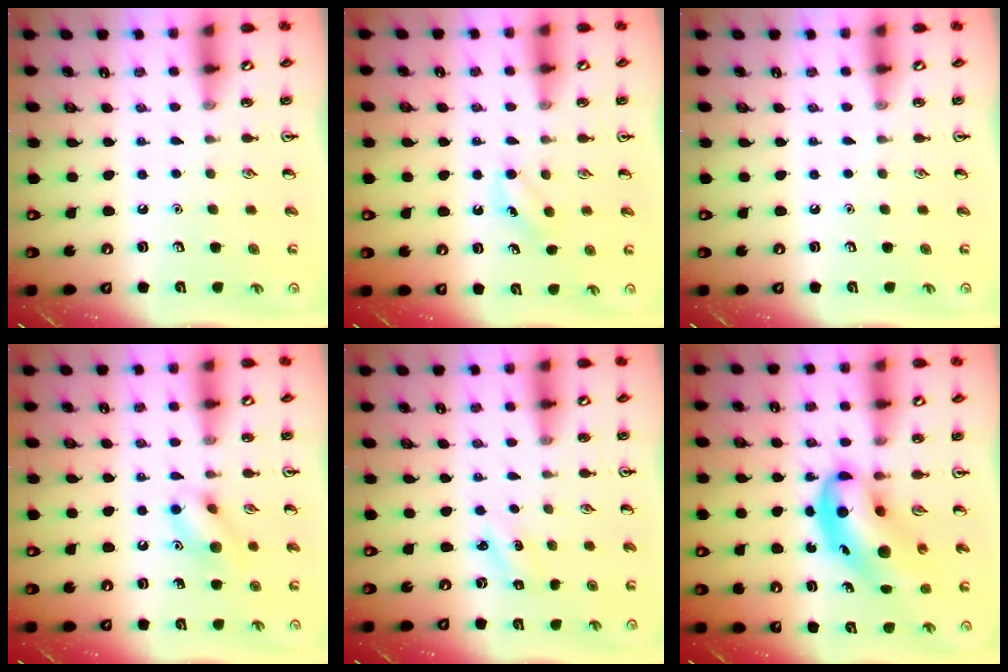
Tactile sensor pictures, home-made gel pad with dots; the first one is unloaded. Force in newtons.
{"total": 3.3, "press": 3.2, "slide": 1.0}
{"total": 0.0}
{"total": 10.0, "press": 9.9, "slide": 0.7}
{"total": 1.6, "press": 1.5, "slide": 0.6}
{"total": 11.3, "press": 10.9, "slide": 3.1}